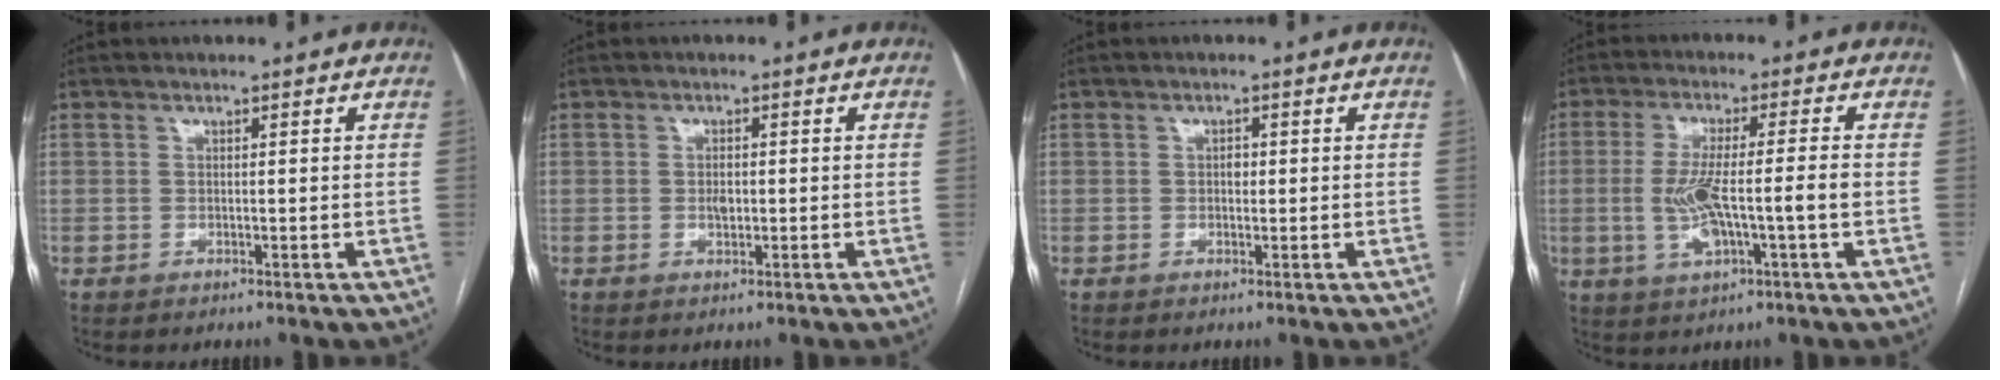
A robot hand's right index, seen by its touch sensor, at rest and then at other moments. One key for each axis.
{"total": 1.7, "fx": -0.1, "fy": 0.9, "fz": 1.4, "tx": -0.024, "ty": 0.001, "tz": 0.000}
{"total": 1.1, "fx": 0.0, "fy": 0.8, "fz": 0.8, "tx": -0.011, "ty": 0.003, "tz": -0.001}
{"total": 8.7, "fx": -1.4, "fy": 0.6, "fz": 8.6, "tx": -0.171, "ty": 0.003, "tz": -0.023}